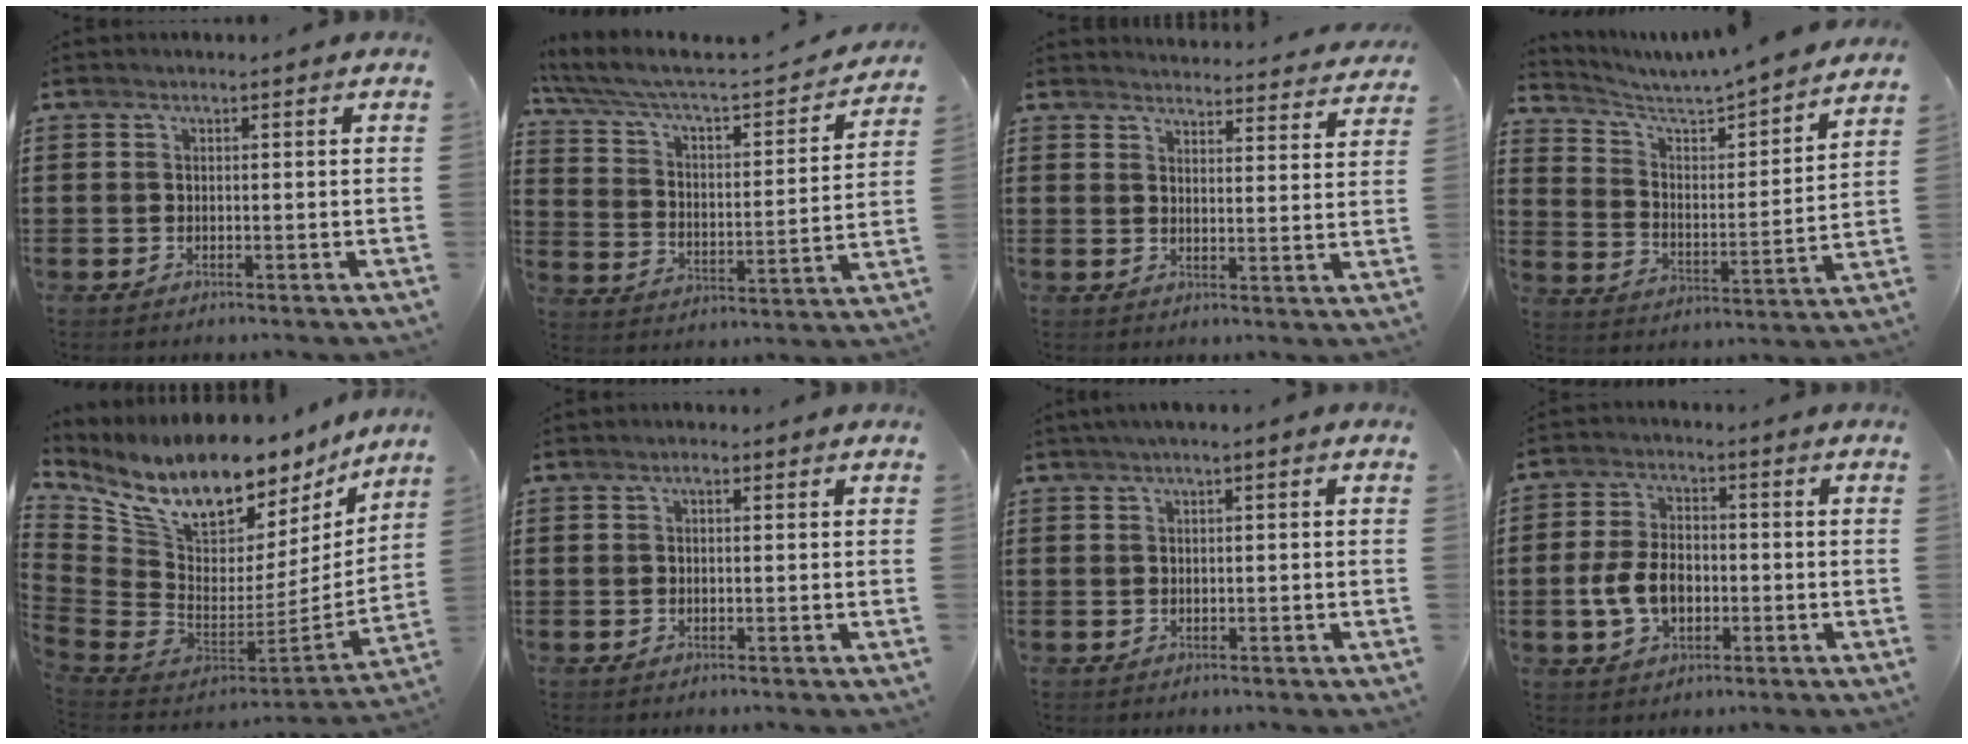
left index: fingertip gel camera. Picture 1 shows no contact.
{"total": 5.0, "force": [4.1, 1.1, 2.6], "torque": [-0.073, -0.040, 0.063]}
{"total": 3.6, "force": [3.6, -0.1, 0.2], "torque": [-0.010, -0.027, 0.062]}
{"total": 3.3, "force": [2.9, 0.1, 1.4], "torque": [-0.047, -0.038, 0.035]}
{"total": 13.0, "force": [10.2, 5.2, 6.1], "torque": [-0.147, -0.087, 0.180]}
{"total": 1.1, "force": [0.0, 0.5, 0.9], "torque": [-0.019, 0.004, -0.002]}
{"total": 1.1, "force": [-0.2, 0.2, 1.1], "torque": [-0.018, -0.003, -0.004]}
{"total": 6.9, "force": [-1.6, 4.3, 5.2], "torque": [-0.120, 0.004, -0.035]}